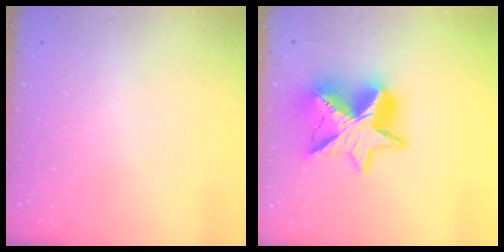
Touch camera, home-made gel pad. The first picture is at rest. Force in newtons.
{"total": 17.1, "press": 17.0, "slide": 1.4}